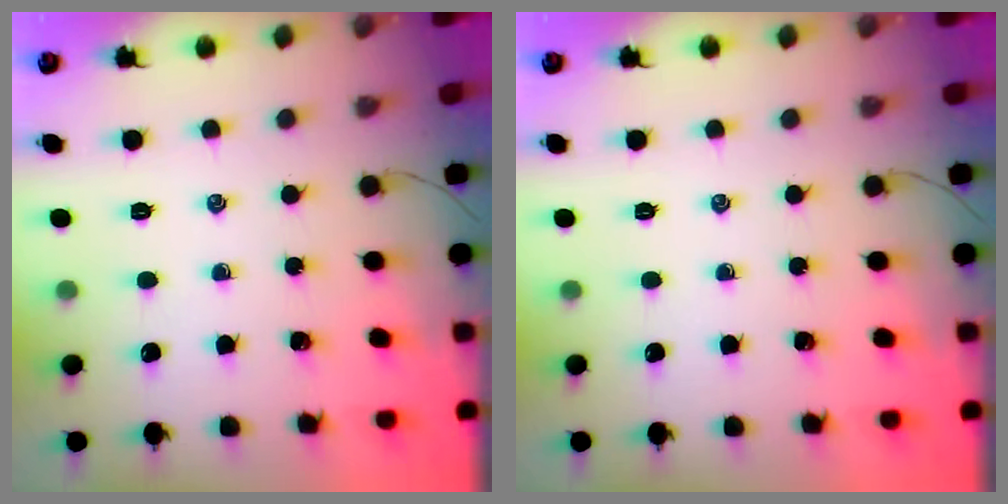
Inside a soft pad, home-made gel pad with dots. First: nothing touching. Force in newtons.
{"total": 0.0}